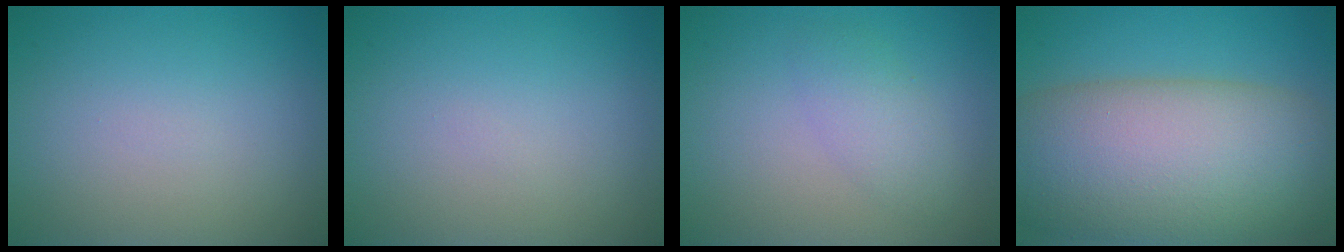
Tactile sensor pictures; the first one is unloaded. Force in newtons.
{"total": 0.0}
{"total": 2.4, "press": 2.4, "slide": 0.1}
{"total": 14.1, "press": 14.1, "slide": 0.8}